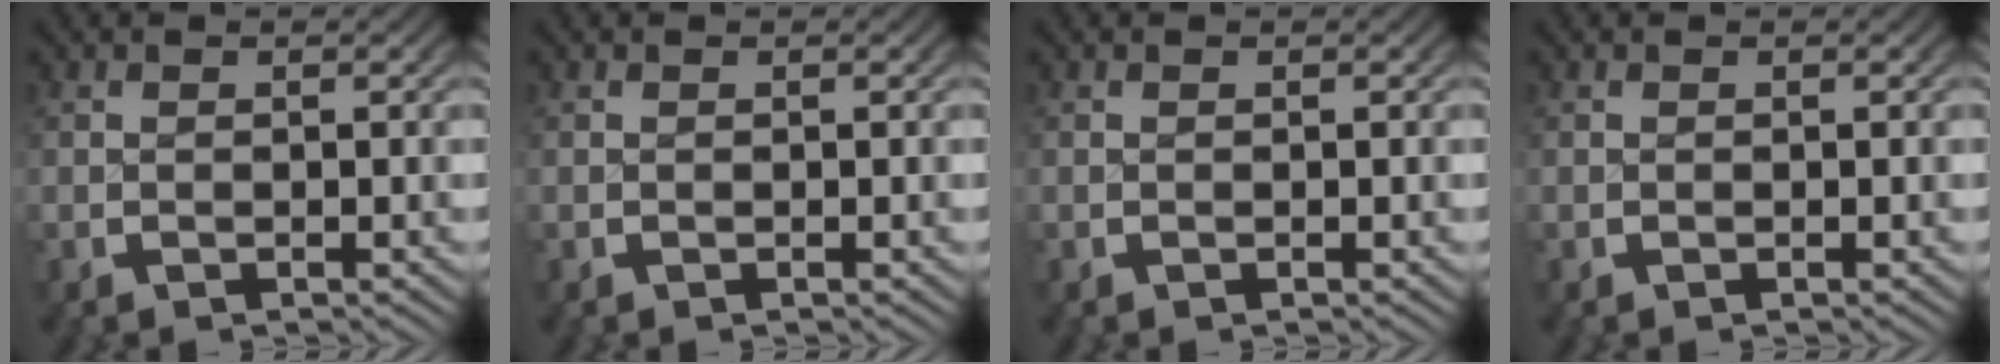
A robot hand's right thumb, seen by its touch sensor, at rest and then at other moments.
{"total": 0.0}
{"total": 0.0}
{"total": 0.0}